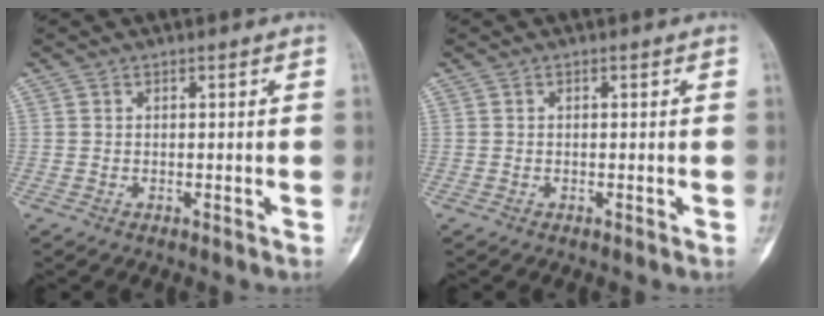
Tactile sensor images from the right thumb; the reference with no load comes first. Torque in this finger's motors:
{"motor_torque": [0.08, -0.32, -0.15, 0.00, -0.02]}